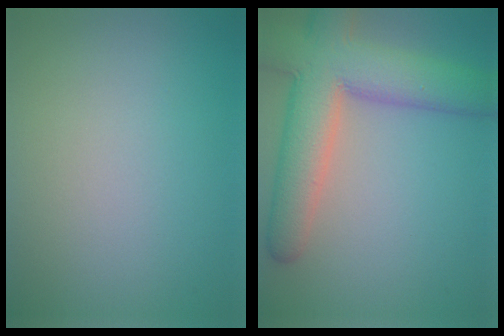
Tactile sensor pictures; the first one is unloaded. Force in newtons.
{"total": 9.7, "press": 9.7, "slide": 0.6}